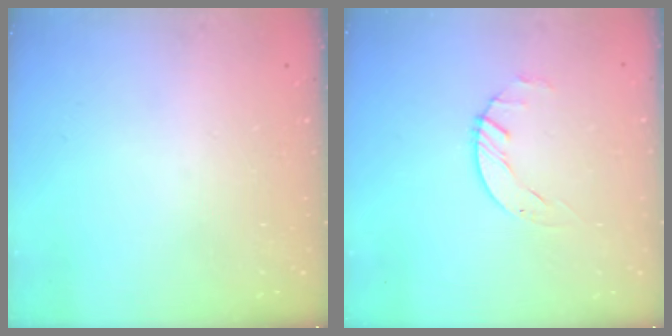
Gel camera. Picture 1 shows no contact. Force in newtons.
{"total": 1.4, "press": 1.4, "slide": 0.2}